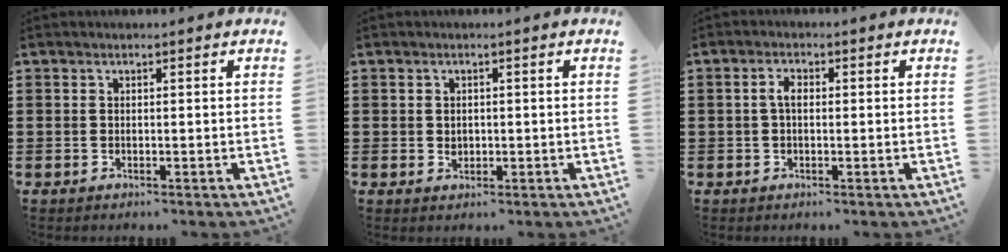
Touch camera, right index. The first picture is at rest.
{"total": 1.1, "force": [0.1, 1.0, 0.6], "torque": [-0.013, 0.007, 0.000]}
{"total": 2.4, "force": [0.0, 1.1, 2.2], "torque": [-0.050, 0.001, -0.003]}